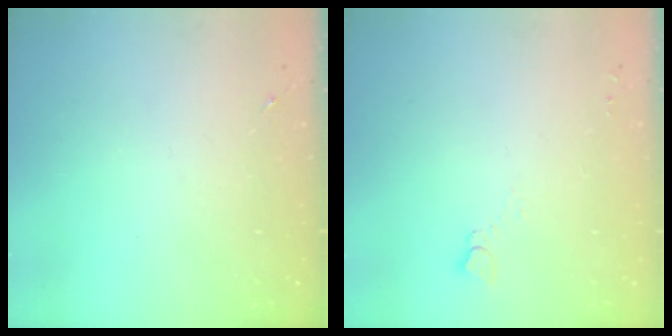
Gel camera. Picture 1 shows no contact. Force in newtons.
{"total": 2.5, "press": 2.5, "slide": 0.1}